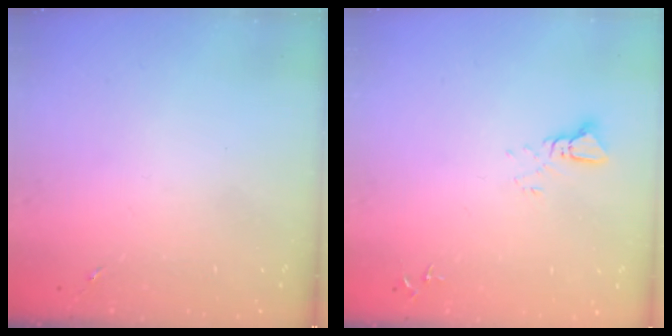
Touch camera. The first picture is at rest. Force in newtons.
{"total": 2.5, "press": 2.5, "slide": 0.1}